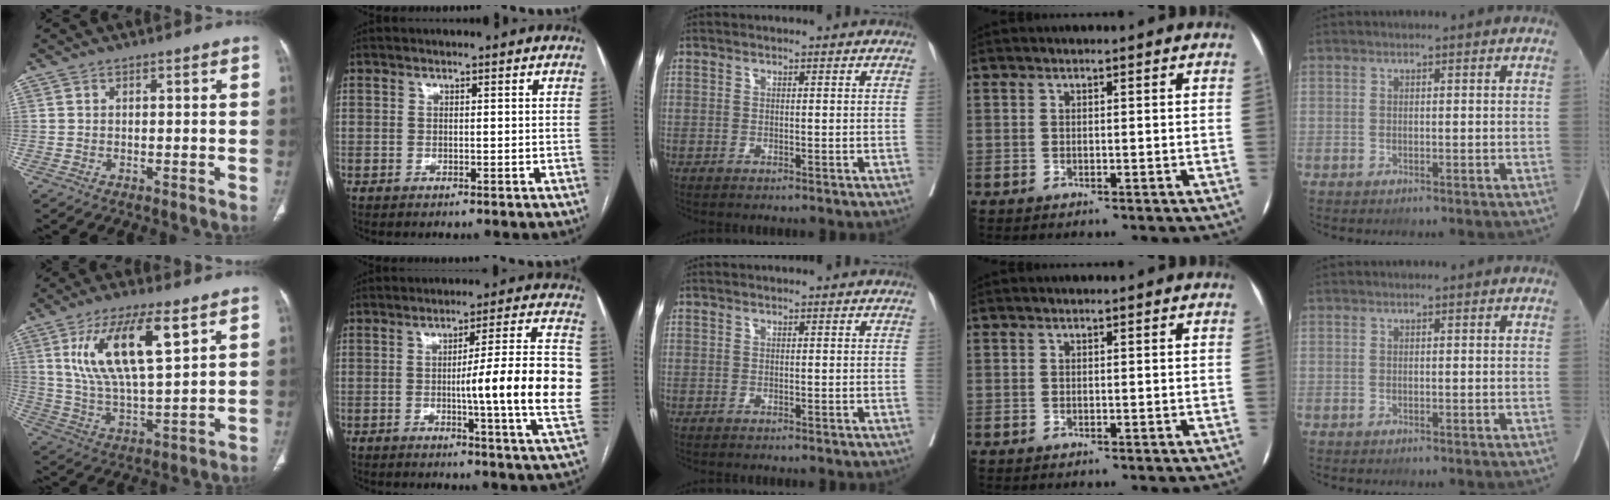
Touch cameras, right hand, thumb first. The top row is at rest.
{"thumb": {"total": 16.4, "force": [7.0, 5.2, 13.9], "torque": [-0.253, -0.026, 0.134]}, "index": {"total": 15.7, "force": [-1.1, -0.7, 15.6], "torque": [-0.209, -0.005, -0.022]}}